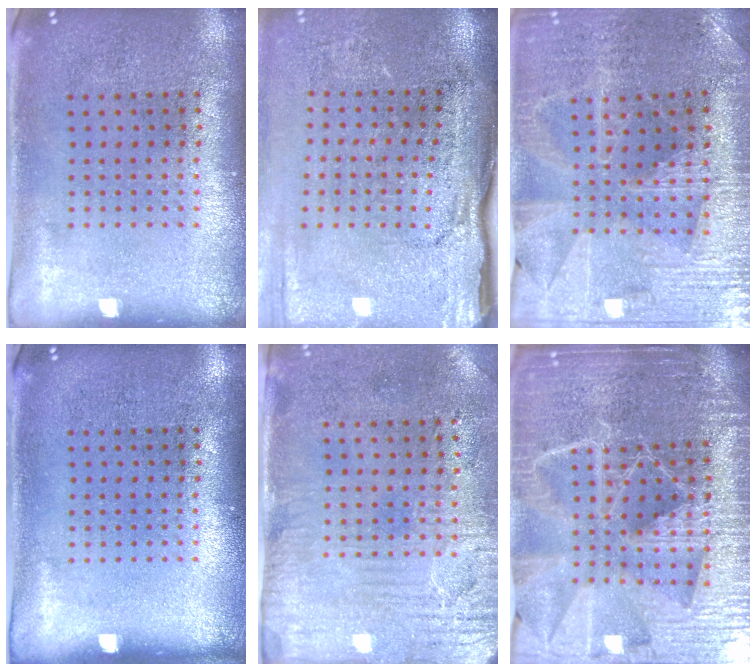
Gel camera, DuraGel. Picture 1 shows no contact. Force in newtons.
{"total": 4.2, "press": 3.6, "slide": 2.2}
{"total": 2.9, "press": 2.9, "slide": 0.6}
{"total": 0.0}
{"total": 3.2, "press": 2.7, "slide": 1.8}
{"total": 6.2, "press": 5.4, "slide": 3.0}